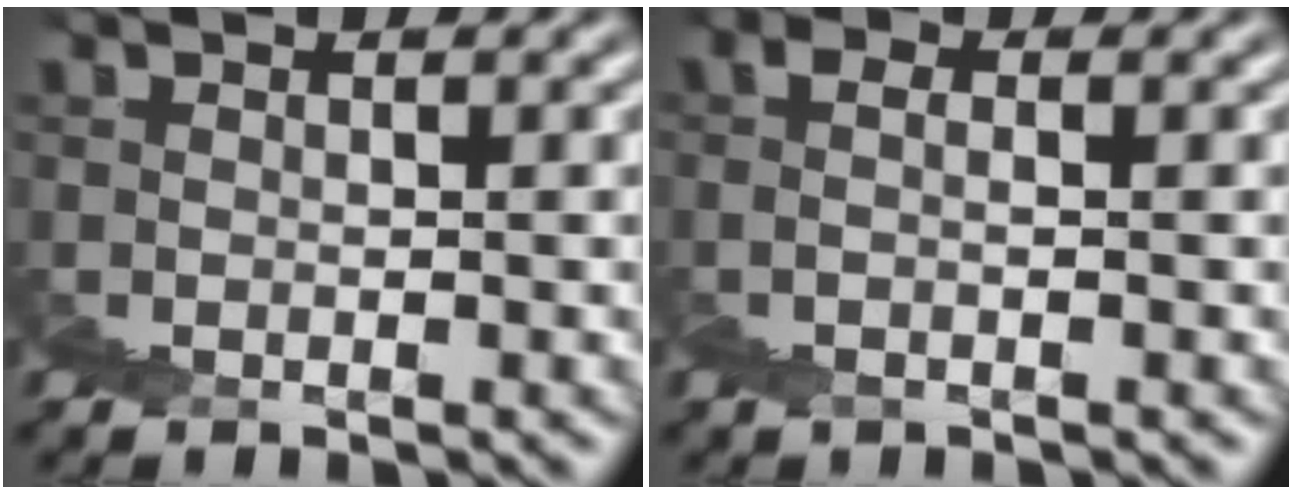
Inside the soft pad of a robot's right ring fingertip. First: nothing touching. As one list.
[{"total": 1.4, "force": [0.3, -1.3, 0.1], "torque": [-0.009, 0.010, 0.004]}]